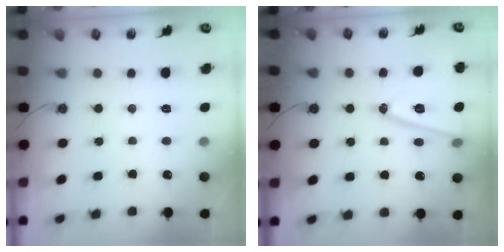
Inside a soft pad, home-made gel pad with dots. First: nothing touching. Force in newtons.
{"total": 16.4, "press": 16.1, "slide": 3.3}